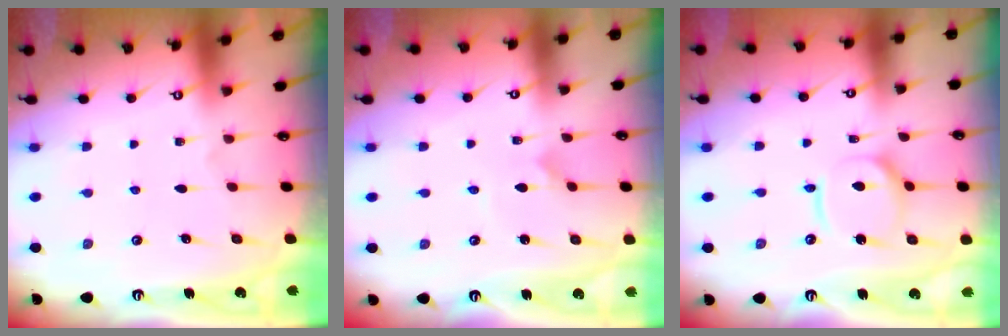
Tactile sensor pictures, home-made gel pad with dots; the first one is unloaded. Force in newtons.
{"total": 2.8, "press": 2.7, "slide": 0.3}
{"total": 10.4, "press": 10.4, "slide": 1.1}